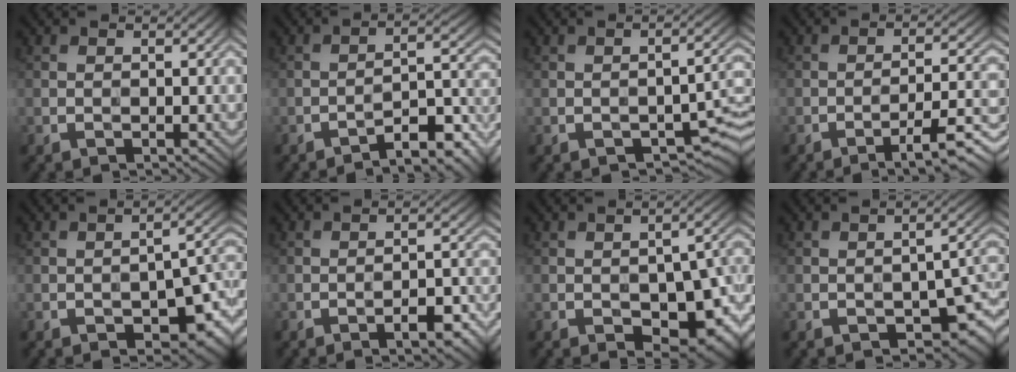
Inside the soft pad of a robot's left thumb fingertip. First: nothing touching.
{"total": 8.2, "force": [-6.5, 1.4, 4.8], "torque": [-0.061, 0.016, -0.098]}
{"total": 4.9, "force": [-2.7, 2.0, 3.5], "torque": [-0.039, 0.001, -0.032]}
{"total": 8.2, "force": [-5.2, 1.5, 6.2], "torque": [-0.098, 0.010, -0.075]}
{"total": 8.3, "force": [-4.0, 3.6, 6.3], "torque": [-0.080, -0.006, -0.055]}
{"total": 5.2, "force": [-3.1, 1.4, 3.9], "torque": [-0.053, 0.011, -0.043]}
{"total": 13.0, "force": [-4.7, 6.5, 10.2], "torque": [-0.118, -0.017, -0.062]}
{"total": 6.1, "force": [-3.1, 2.8, 4.5], "torque": [-0.052, 0.001, -0.040]}